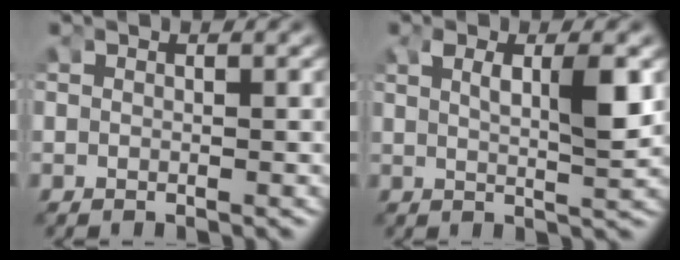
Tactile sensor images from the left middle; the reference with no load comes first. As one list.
[{"total": 3.1, "force": [1.3, -0.5, 2.8], "torque": [-0.040, -0.006, 0.028]}]